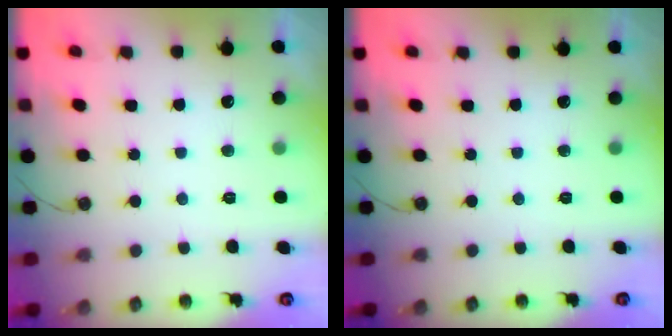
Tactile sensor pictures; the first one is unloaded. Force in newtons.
{"total": 0.0}